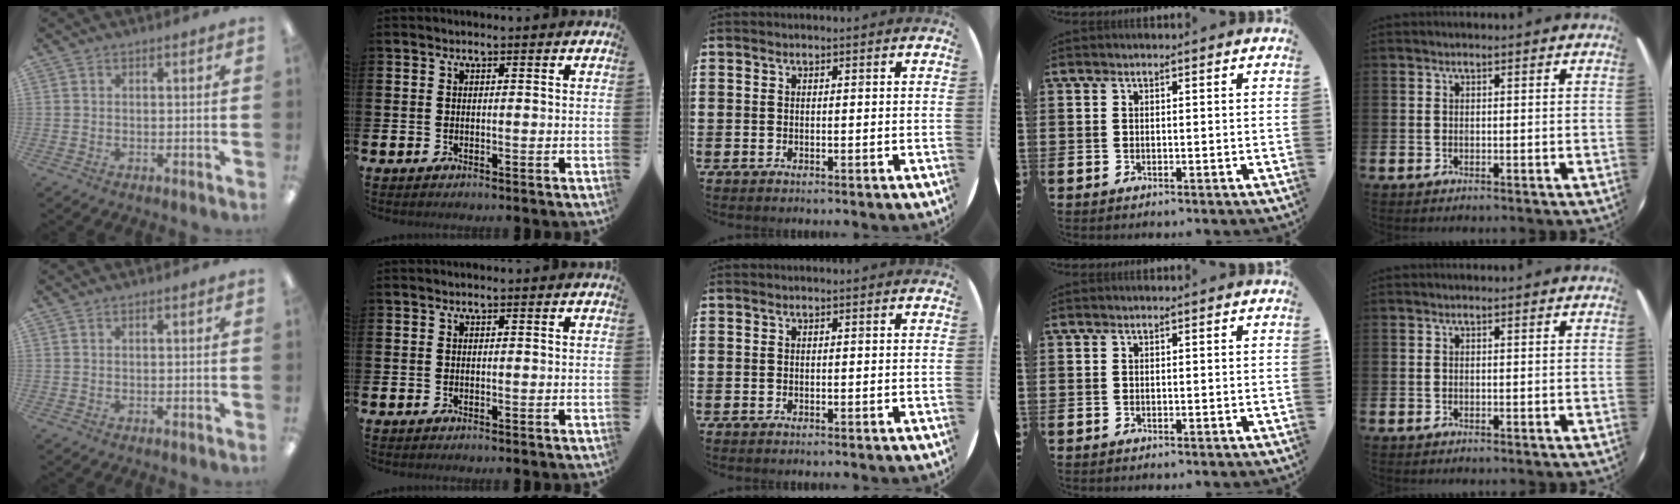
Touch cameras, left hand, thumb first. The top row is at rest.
{}